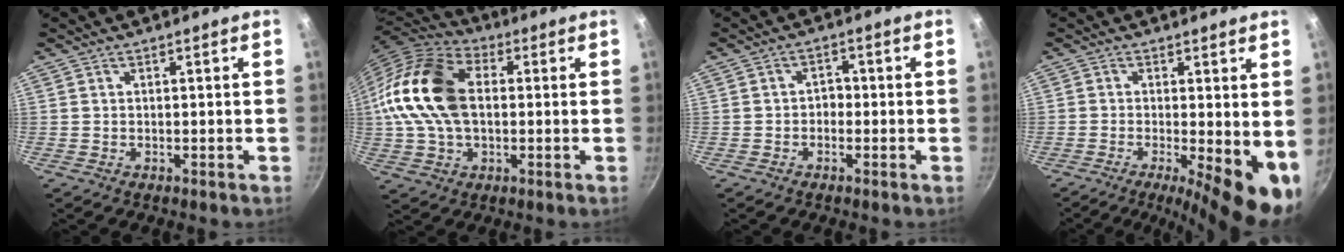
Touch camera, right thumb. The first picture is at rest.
{"total": 18.9, "force": [1.6, 12.7, 13.9], "torque": [-0.261, 0.029, 0.018]}
{"total": 2.2, "force": [-0.8, 1.8, 1.1], "torque": [-0.001, 0.011, -0.015]}
{"total": 11.6, "force": [-2.4, 3.6, 10.8], "torque": [-0.138, -0.008, -0.032]}